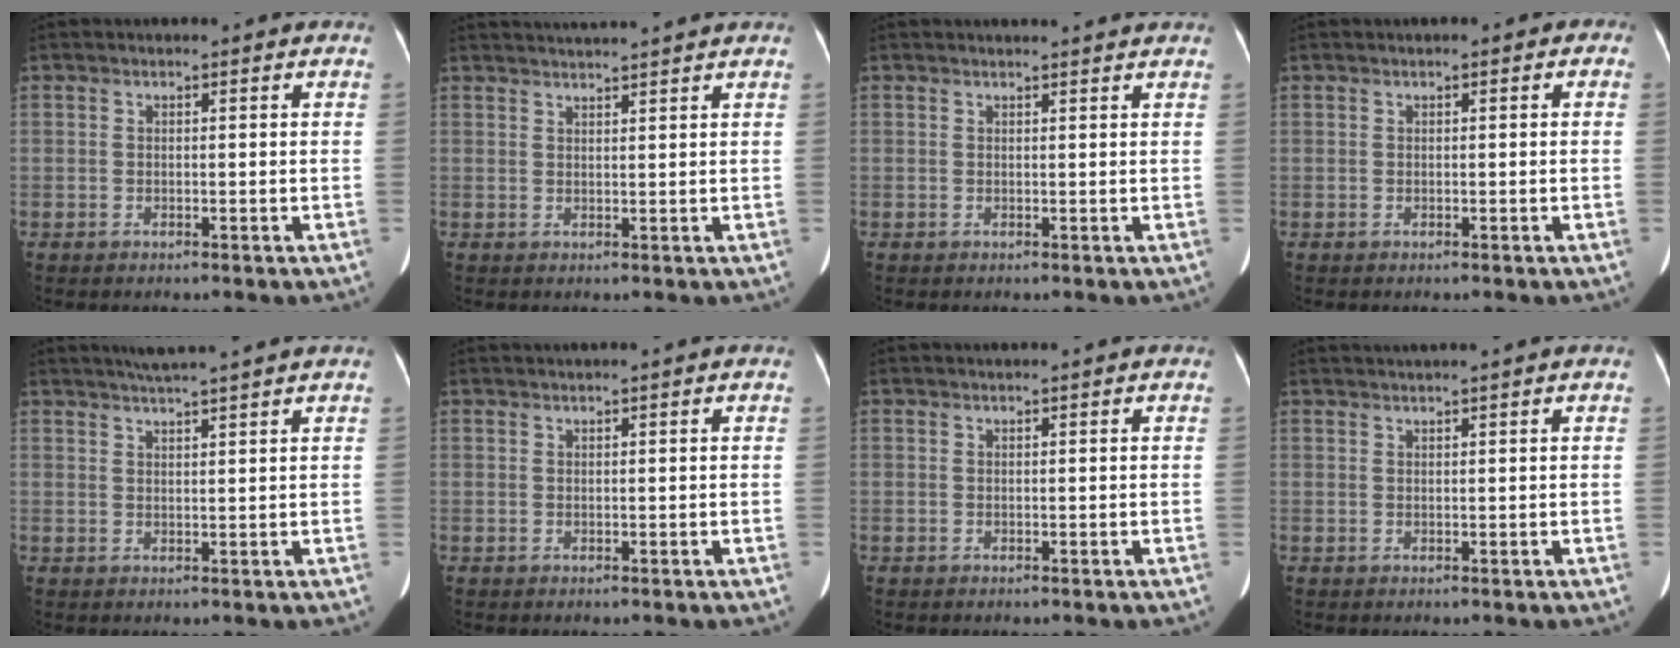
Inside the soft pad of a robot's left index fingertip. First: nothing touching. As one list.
[{"total": 6.4, "force": [6.0, -1.0, 2.0], "torque": [-0.030, 0.026, 0.082]}, {"total": 3.6, "force": [3.5, 0.3, 0.8], "torque": [-0.011, 0.022, 0.038]}, {"total": 0.8, "force": [-0.1, 0.5, 0.6], "torque": [-0.003, 0.008, -0.004]}, {"total": 6.5, "force": [5.6, -1.1, 3.1], "torque": [-0.050, 0.018, 0.081]}, {"total": 1.7, "force": [1.4, -0.6, 0.8], "torque": [-0.012, 0.016, 0.033]}, {"total": 0.7, "force": [0.7, -0.1, 0.2], "torque": [-0.006, 0.017, 0.016]}, {"total": 3.4, "force": [2.9, -1.0, 1.5], "torque": [-0.016, 0.022, 0.050]}]